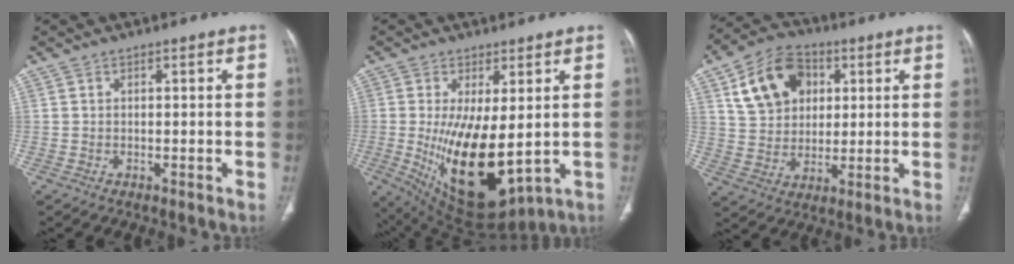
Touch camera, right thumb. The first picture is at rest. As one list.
[{"total": 15.8, "force": [-1.0, 6.6, 14.4], "torque": [-0.247, -0.029, 0.010]}, {"total": 14.4, "force": [5.0, 10.8, 8.1], "torque": [-0.114, 0.002, 0.087]}]